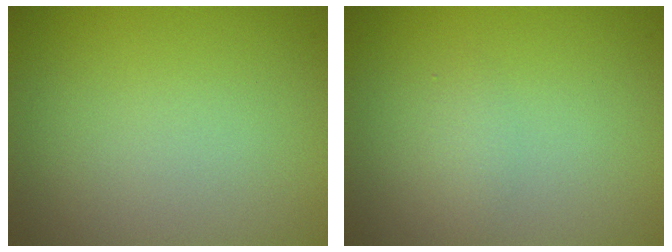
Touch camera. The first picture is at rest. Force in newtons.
{"total": 1.0, "press": 1.0, "slide": 0.2}